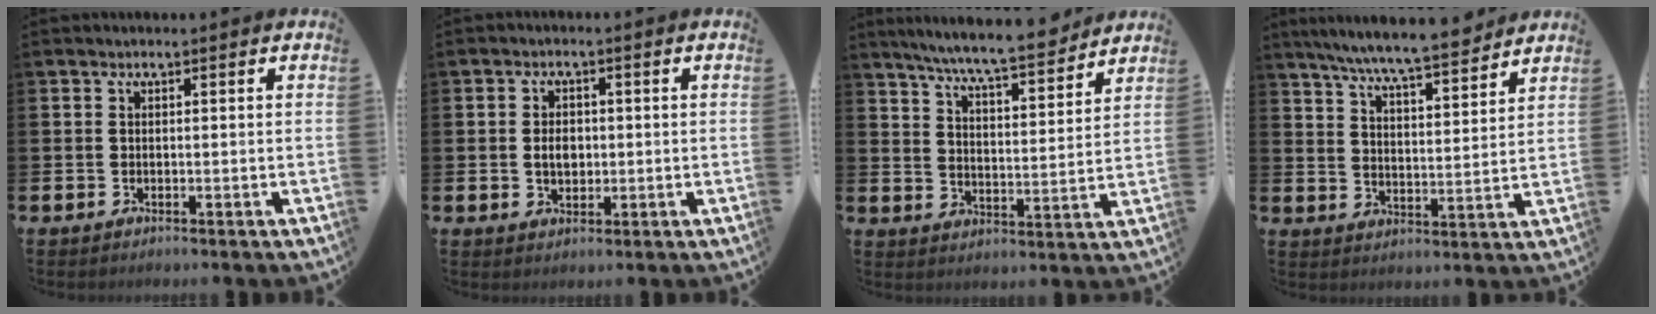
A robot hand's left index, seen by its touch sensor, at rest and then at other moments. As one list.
[{"total": 3.0, "force": [0.1, 2.2, 2.1], "torque": [-0.027, 0.004, -0.005]}, {"total": 8.3, "force": [7.8, 0.1, 2.8], "torque": [-0.077, -0.053, 0.136]}, {"total": 8.0, "force": [7.5, 0.1, 2.8], "torque": [-0.082, -0.045, 0.134]}]